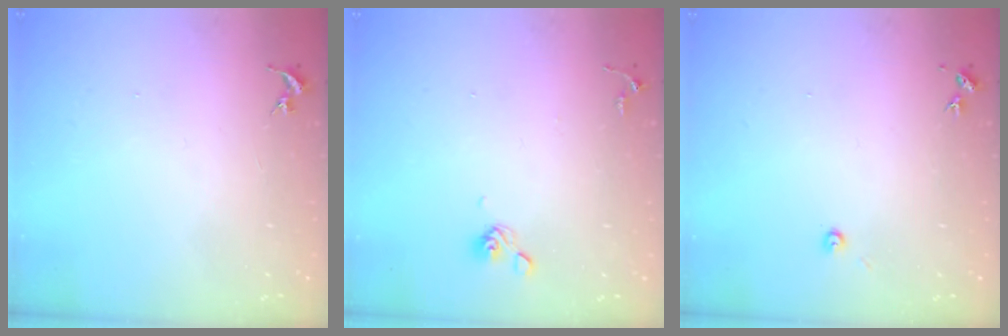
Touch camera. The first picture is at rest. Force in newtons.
{"total": 6.3, "press": 6.0, "slide": 2.1}
{"total": 2.7, "press": 2.7, "slide": 0.2}